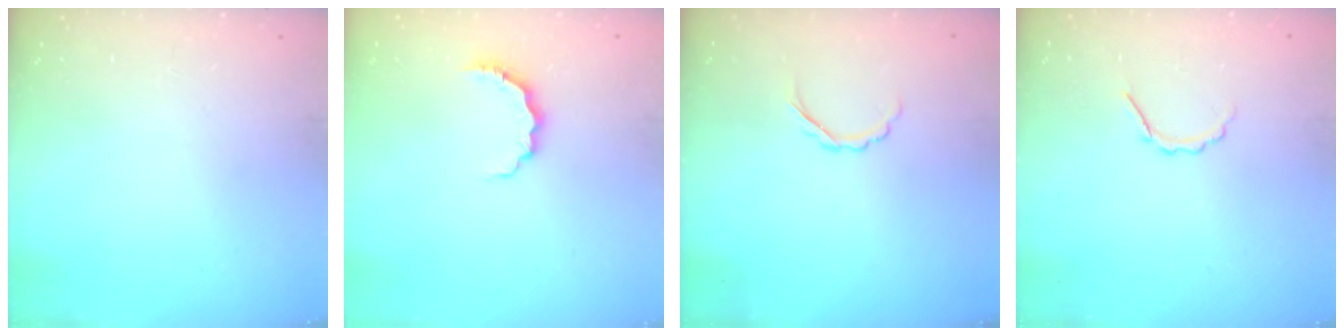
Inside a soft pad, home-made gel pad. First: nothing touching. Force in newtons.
{"total": 6.3, "press": 6.2, "slide": 1.0}
{"total": 2.7, "press": 2.6, "slide": 0.8}
{"total": 3.2, "press": 3.1, "slide": 1.0}